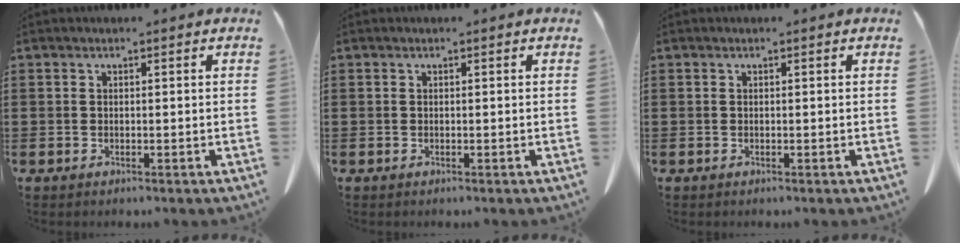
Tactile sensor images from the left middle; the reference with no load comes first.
{"total": 0.0}
{"total": 0.0}